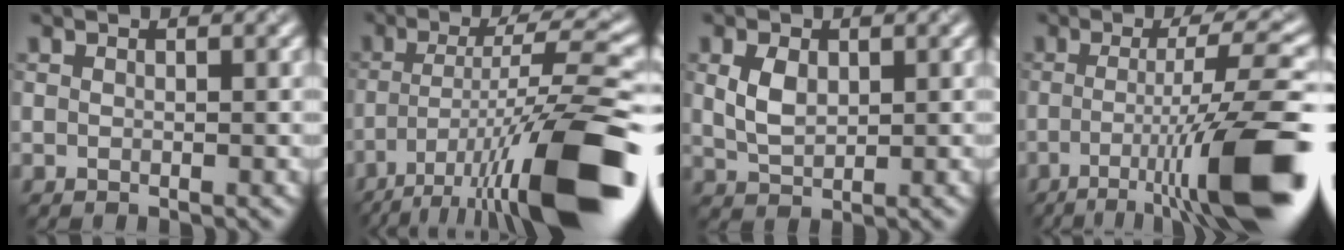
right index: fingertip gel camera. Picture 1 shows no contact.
{"total": 13.8, "force": [-7.3, 2.4, 11.5], "torque": [-0.190, 0.011, -0.107]}
{"total": 2.3, "force": [0.2, 1.6, 1.7], "torque": [-0.041, 0.007, 0.016]}
{"total": 12.1, "force": [-4.1, 2.2, 11.2], "torque": [-0.141, 0.008, -0.059]}